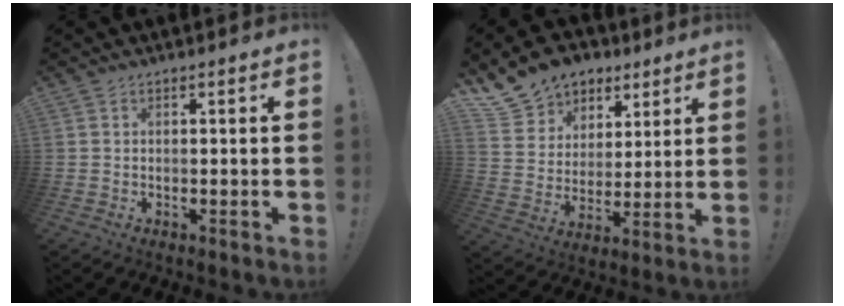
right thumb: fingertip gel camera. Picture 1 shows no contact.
{"total": 13.2, "force": [8.9, 9.2, 3.1], "torque": [-0.058, -0.063, 0.177]}